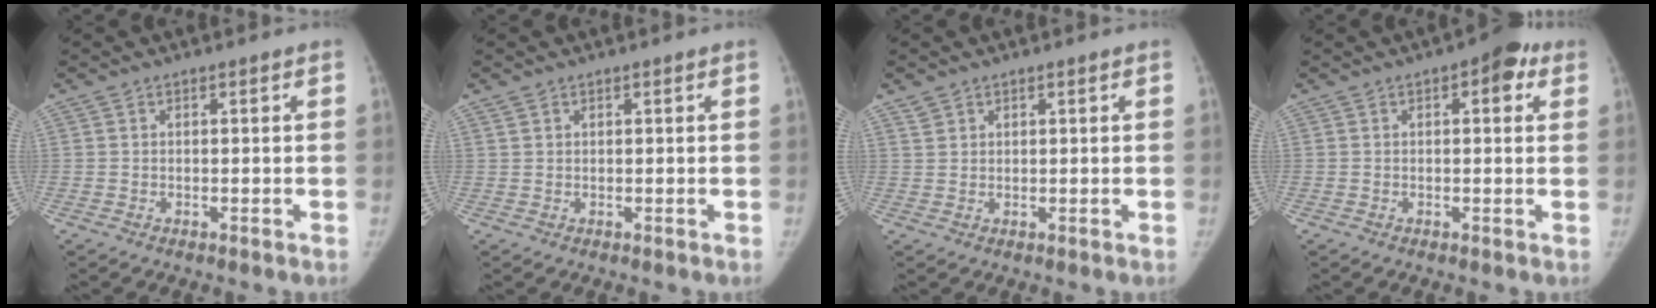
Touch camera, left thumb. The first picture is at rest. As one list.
[{"total": 1.3, "force": [0.9, 0.8, 0.4], "torque": [-0.006, 0.002, 0.019]}, {"total": 2.0, "force": [1.5, 1.3, 0.4], "torque": [0.003, -0.004, 0.028]}, {"total": 5.6, "force": [2.4, 2.5, 4.4], "torque": [-0.034, -0.001, 0.020]}]